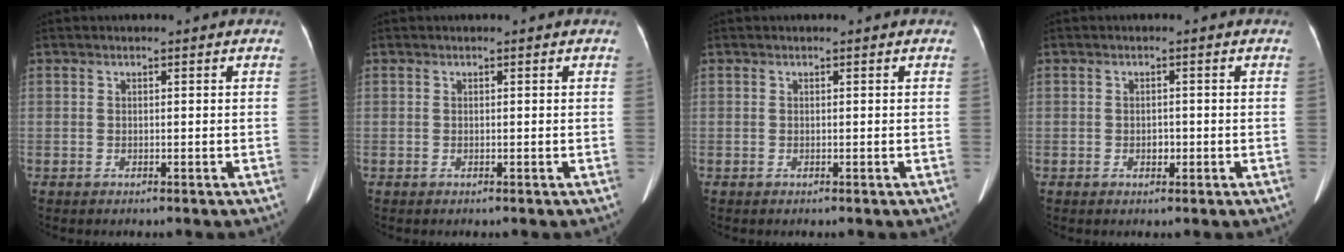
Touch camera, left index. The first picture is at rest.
{"total": 0.0}
{"total": 0.0}
{"total": 1.3, "force": [-0.5, 0.9, 0.8], "torque": [-0.013, 0.000, -0.004]}